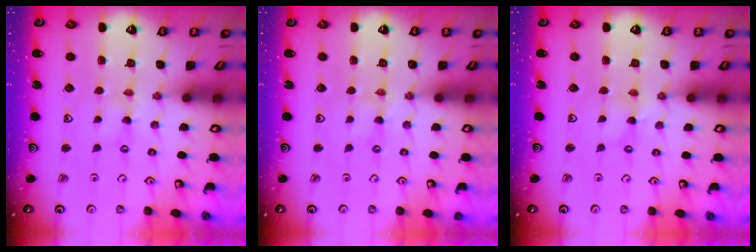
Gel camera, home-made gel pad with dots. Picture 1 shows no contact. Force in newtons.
{"total": 0.0}
{"total": 0.0}